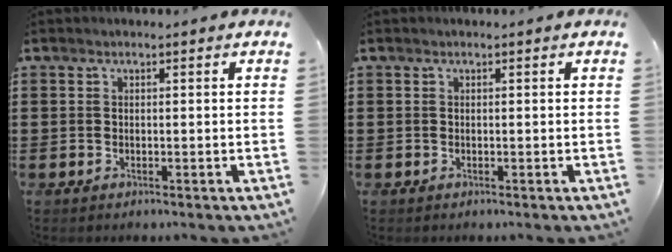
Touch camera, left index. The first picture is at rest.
{"total": 0.0}